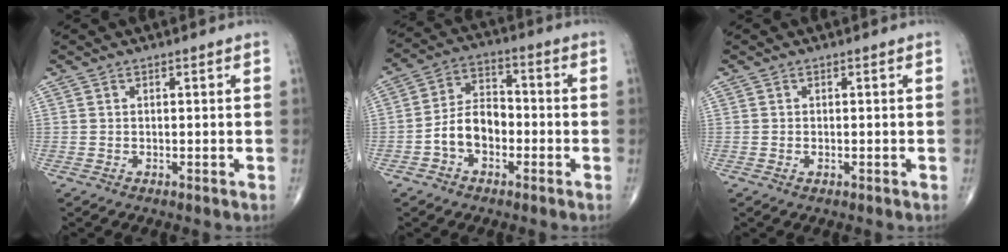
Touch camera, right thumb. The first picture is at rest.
{"total": 8.6, "force": [-2.7, 5.6, 5.8], "torque": [-0.093, 0.037, -0.061]}
{"total": 0.6, "force": [-0.2, 0.3, 0.5], "torque": [-0.010, 0.001, -0.003]}